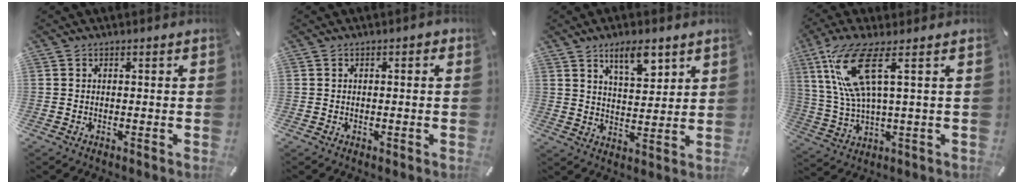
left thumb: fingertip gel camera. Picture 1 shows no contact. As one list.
[{"total": 0.9, "force": [-0.1, 0.7, 0.4], "torque": [-0.006, 0.005, -0.004]}, {"total": 8.1, "force": [5.5, 3.3, 5.0], "torque": [-0.072, -0.028, 0.091]}, {"total": 13.1, "force": [4.7, 3.7, 11.6], "torque": [-0.260, -0.009, 0.079]}]